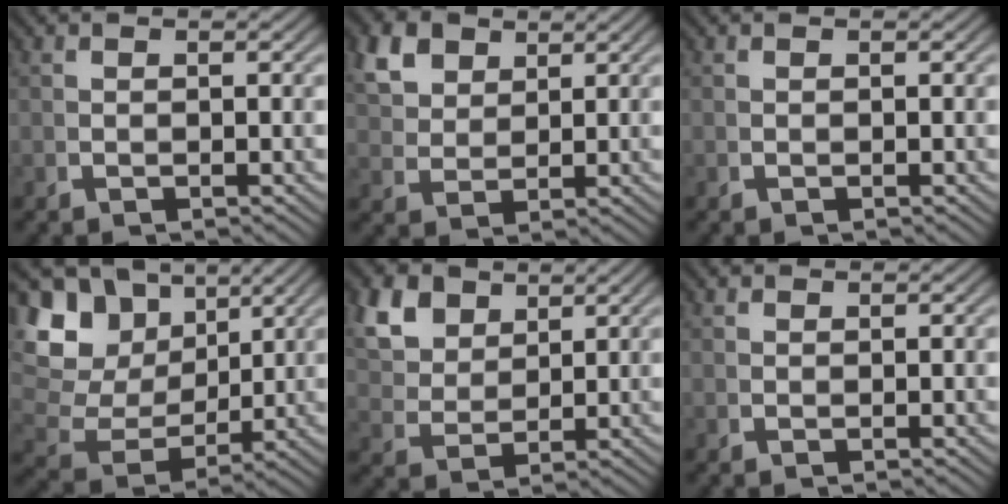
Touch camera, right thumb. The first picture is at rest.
{"total": 5.2, "force": [3.4, 3.1, 2.6], "torque": [-0.051, 0.000, 0.069]}
{"total": 0.0}
{"total": 11.6, "force": [2.1, 8.9, 7.1], "torque": [-0.164, -0.023, 0.041]}
{"total": 6.2, "force": [3.3, 4.0, 3.4], "torque": [-0.081, -0.011, 0.071]}
{"total": 0.7, "force": [0.5, 0.4, 0.0], "torque": [0.002, 0.000, 0.011]}